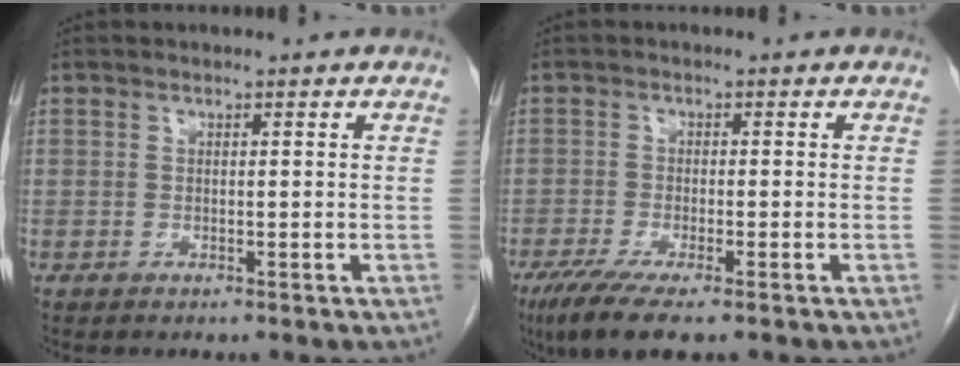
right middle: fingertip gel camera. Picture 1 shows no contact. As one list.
[{"total": 7.0, "force": [-4.7, 1.0, 5.1], "torque": [-0.087, -0.018, -0.077]}]